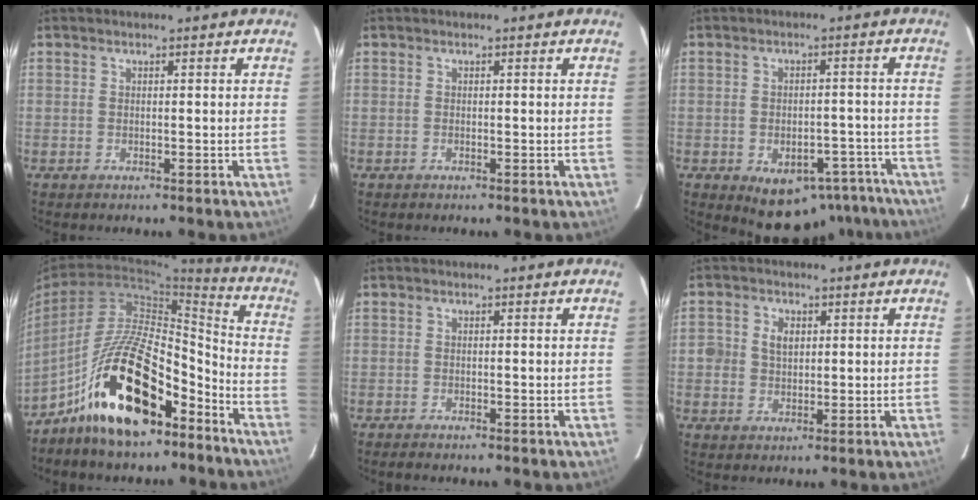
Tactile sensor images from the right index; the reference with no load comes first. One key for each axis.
{"total": 0.0}
{"total": 10.9, "fx": -7.3, "fy": 6.8, "fz": 4.4, "tx": -0.065, "ty": 0.020, "tz": -0.061}
{"total": 19.7, "fx": -12.0, "fy": 8.3, "fz": 13.3, "tx": -0.237, "ty": 0.020, "tz": -0.202}
{"total": 1.1, "fx": -0.9, "fy": 0.0, "fz": 0.5, "tx": -0.011, "ty": -0.003, "tz": -0.016}
{"total": 4.2, "fx": 0.6, "fy": 3.6, "fz": 2.0, "tx": -0.039, "ty": 0.009, "tz": 0.012}